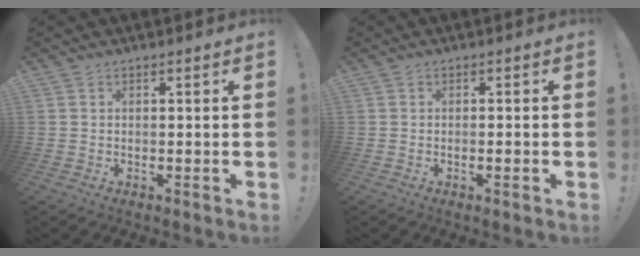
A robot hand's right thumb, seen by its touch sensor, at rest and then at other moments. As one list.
[{"total": 1.4, "force": [-0.5, -0.2, 1.3], "torque": [-0.028, 0.001, -0.009]}]